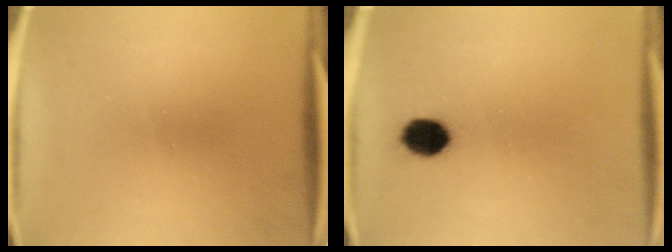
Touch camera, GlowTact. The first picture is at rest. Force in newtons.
{"total": 5.7}